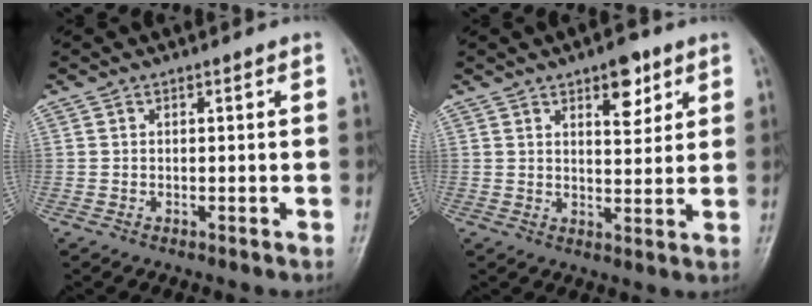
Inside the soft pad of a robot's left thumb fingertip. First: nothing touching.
{"total": 6.7, "force": [3.8, 3.1, 4.6], "torque": [-0.041, -0.020, 0.051]}